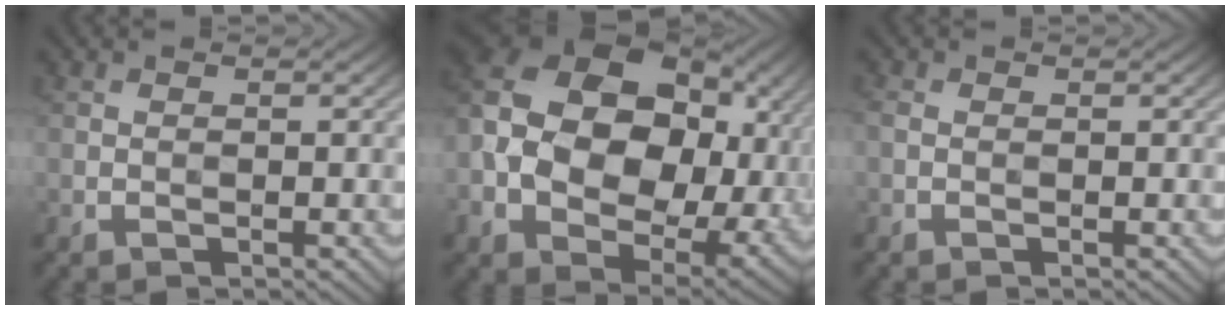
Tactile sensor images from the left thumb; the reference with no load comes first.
{"total": 18.8, "force": [0.9, 13.3, 13.3], "torque": [-0.285, -0.018, 0.028]}
{"total": 1.0, "force": [-0.3, 0.7, 0.7], "torque": [-0.023, 0.001, -0.009]}